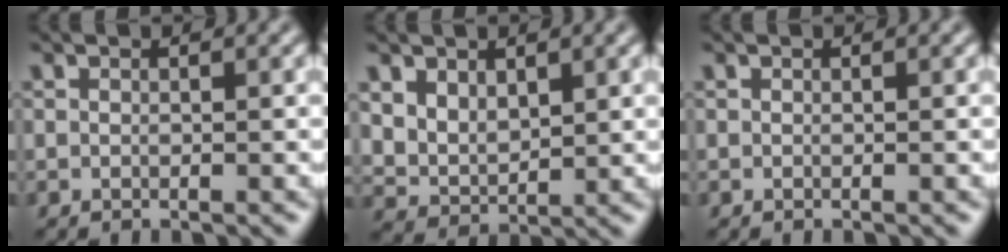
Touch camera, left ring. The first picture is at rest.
{"total": 3.5, "force": [1.5, 2.4, 2.1], "torque": [-0.050, -0.012, 0.035]}
{"total": 0.0}